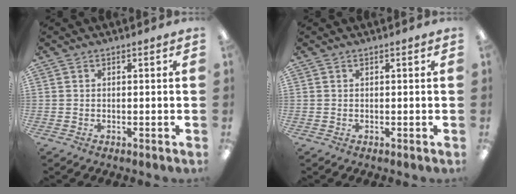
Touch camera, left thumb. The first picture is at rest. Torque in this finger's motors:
{"motor_torque": [0.00, 0.00, 0.00, 0.00, 0.00]}